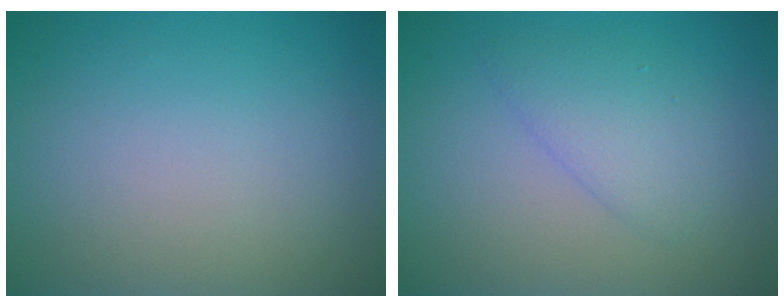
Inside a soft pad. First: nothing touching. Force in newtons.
{"total": 2.5, "press": 2.5, "slide": 0.3}